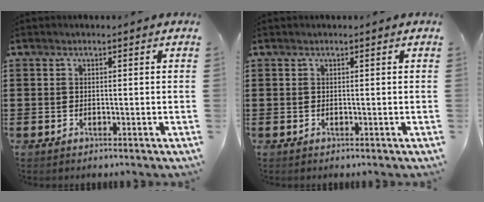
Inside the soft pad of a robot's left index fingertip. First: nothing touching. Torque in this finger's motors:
{"motor_torque": [2.05, 0.08, -0.05, 0.00]}